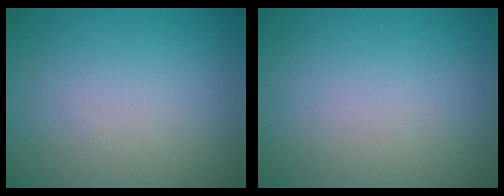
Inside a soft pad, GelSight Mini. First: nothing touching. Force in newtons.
{"total": 0.0}